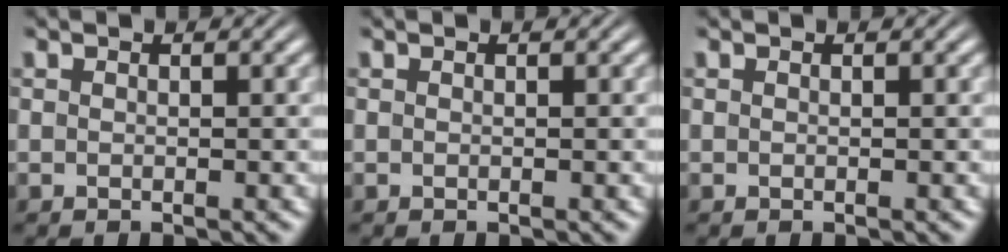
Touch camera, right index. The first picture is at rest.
{"total": 0.0}
{"total": 0.0}